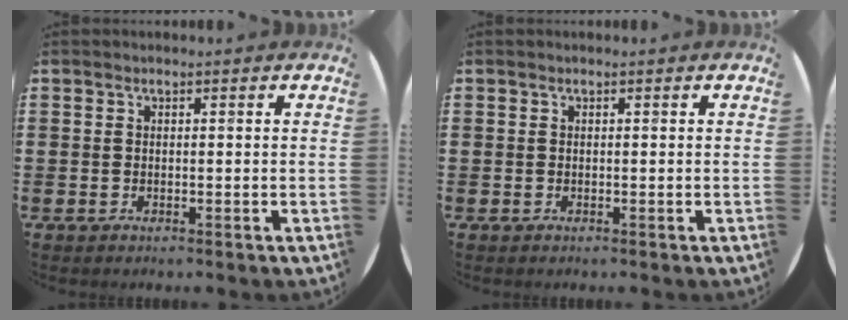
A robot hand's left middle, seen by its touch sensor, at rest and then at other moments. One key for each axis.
{"total": 0.0}